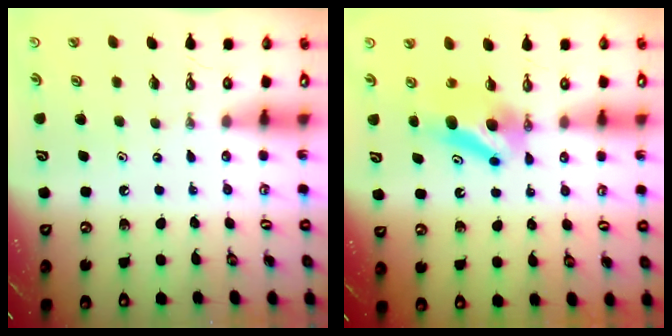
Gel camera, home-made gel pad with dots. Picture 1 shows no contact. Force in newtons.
{"total": 7.4, "press": 7.0, "slide": 2.3}